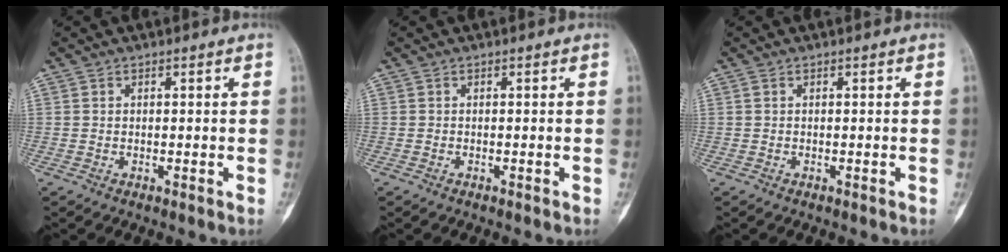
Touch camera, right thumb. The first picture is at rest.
{"total": 0.0}
{"total": 0.0}